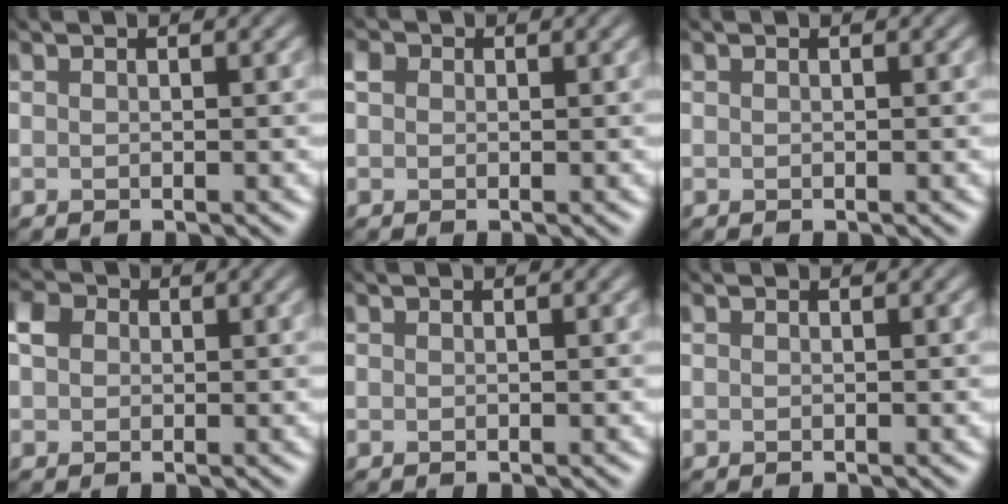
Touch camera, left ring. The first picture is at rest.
{"total": 0.9, "force": [-0.4, 0.7, -0.5], "torque": [0.003, 0.006, -0.004]}
{"total": 0.0}
{"total": 1.4, "force": [-0.4, 1.4, -0.3], "torque": [-0.008, 0.006, -0.006]}
{"total": 0.0}
{"total": 0.0}